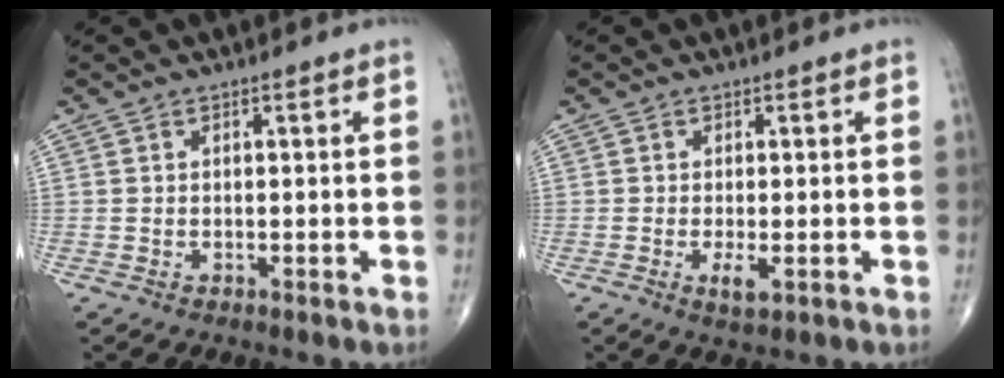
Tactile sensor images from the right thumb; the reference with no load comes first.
{"total": 2.6, "force": [-0.7, 0.8, 2.3], "torque": [-0.046, -0.008, -0.012]}